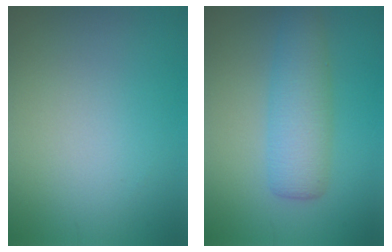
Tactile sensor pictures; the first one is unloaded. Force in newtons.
{"total": 4.4, "press": 4.4, "slide": 0.2}